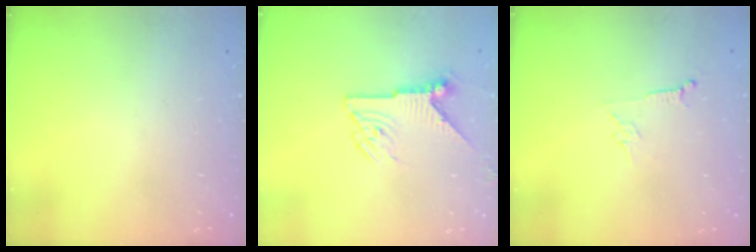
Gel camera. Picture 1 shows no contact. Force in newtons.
{"total": 9.5, "press": 9.5, "slide": 0.5}
{"total": 4.0, "press": 4.0, "slide": 0.7}